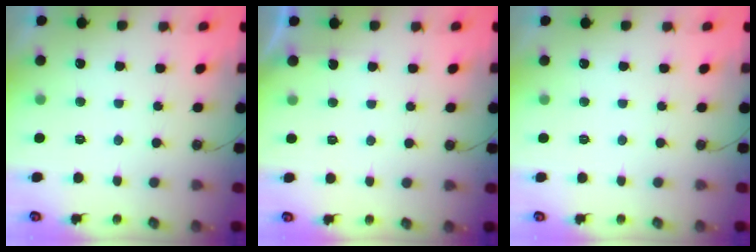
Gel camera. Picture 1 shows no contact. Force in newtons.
{"total": 1.5, "press": 1.4, "slide": 0.3}
{"total": 0.0}